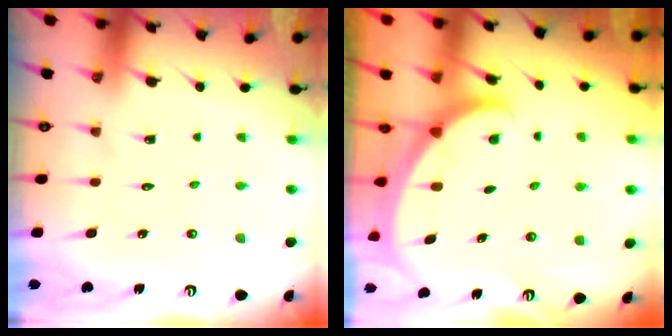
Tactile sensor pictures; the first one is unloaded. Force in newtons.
{"total": 1.6, "press": 1.6, "slide": 0.1}